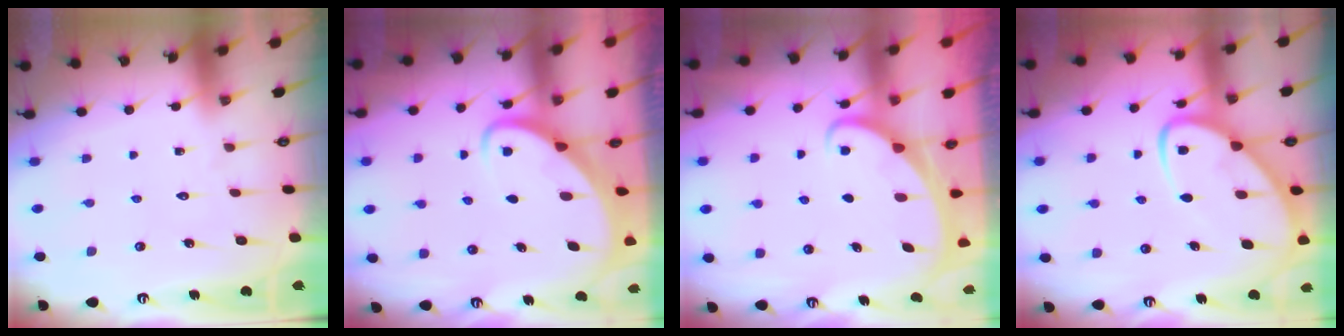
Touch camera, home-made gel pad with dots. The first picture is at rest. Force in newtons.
{"total": 2.9, "press": 2.9, "slide": 0.2}
{"total": 2.3, "press": 2.3, "slide": 0.3}
{"total": 9.1, "press": 9.1, "slide": 0.8}